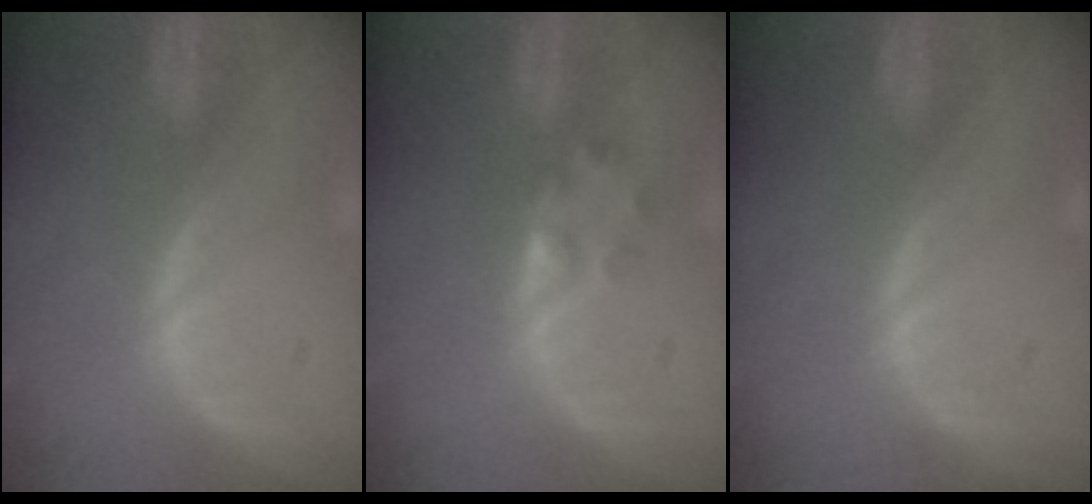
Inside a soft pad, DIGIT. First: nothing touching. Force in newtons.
{"total": 2.0, "press": 2.0, "slide": 0.2}
{"total": 0.0}